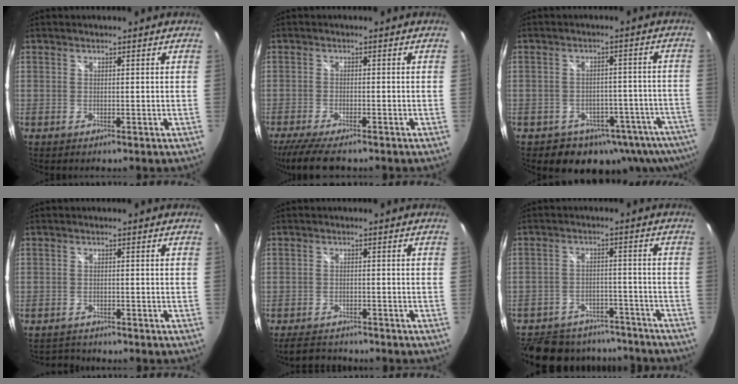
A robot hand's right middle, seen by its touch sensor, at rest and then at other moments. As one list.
[{"total": 8.0, "force": [-6.5, 1.5, 4.5], "torque": [-0.108, -0.035, -0.116]}, {"total": 13.4, "force": [-9.5, 8.3, 4.6], "torque": [-0.084, 0.013, -0.094]}, {"total": 2.7, "force": [-2.6, 0.9, -0.1], "torque": [-0.007, -0.001, -0.046]}, {"total": 5.5, "force": [-5.0, 1.8, 1.4], "torque": [-0.044, -0.004, -0.078]}, {"total": 21.5, "force": [-17.9, 9.3, 7.5], "torque": [-0.180, 0.021, -0.233]}]